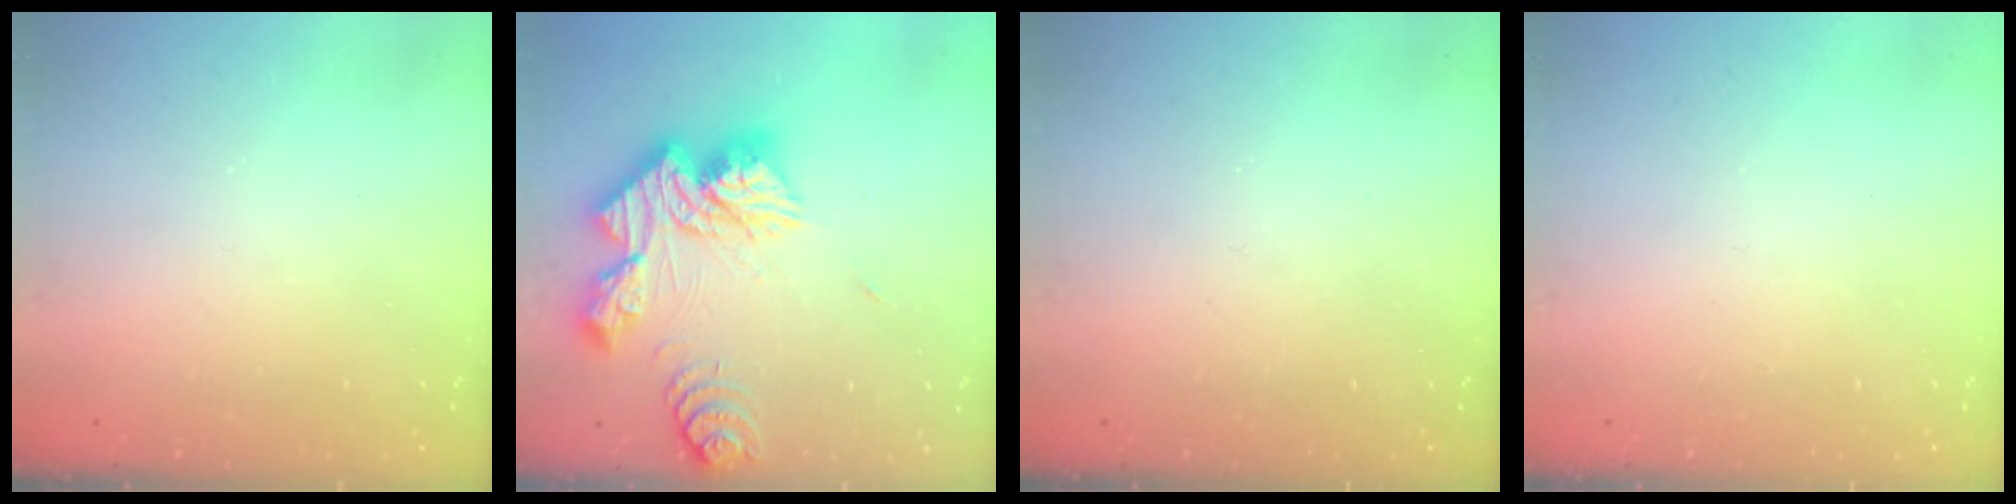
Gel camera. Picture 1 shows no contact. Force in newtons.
{"total": 19.9, "press": 19.8, "slide": 1.7}
{"total": 0.0}
{"total": 0.0}